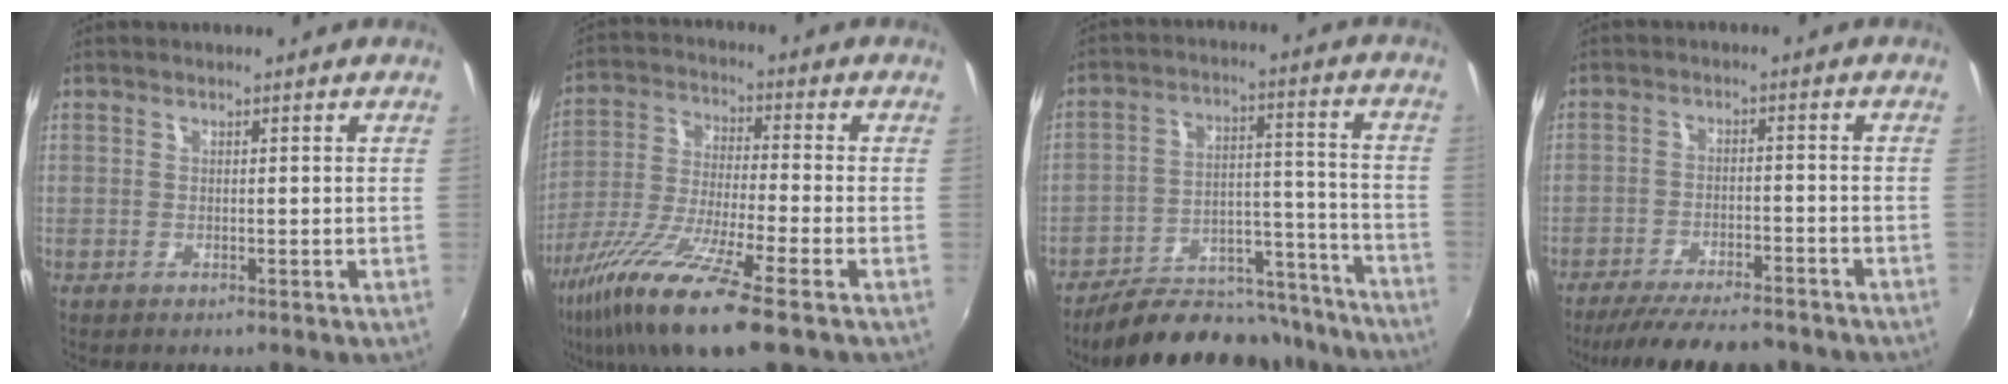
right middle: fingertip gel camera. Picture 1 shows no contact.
{"total": 16.3, "force": [-9.8, 1.8, 12.9], "torque": [-0.266, -0.044, -0.184]}
{"total": 21.3, "force": [-18.7, 7.7, 6.8], "torque": [-0.115, 0.045, -0.241]}
{"total": 14.8, "force": [-12.6, 3.4, 6.9], "torque": [-0.141, -0.023, -0.186]}